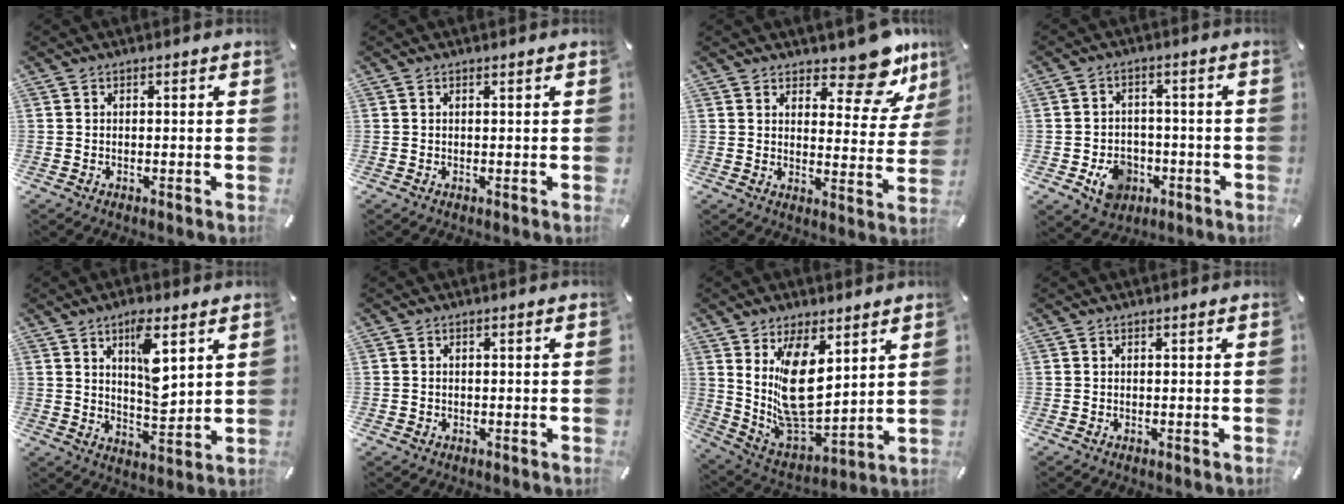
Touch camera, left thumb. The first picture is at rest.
{"total": 0.0}
{"total": 12.4, "force": [9.6, 4.9, 6.1], "torque": [-0.056, -0.086, 0.164]}
{"total": 7.9, "force": [-2.9, 6.5, 3.4], "torque": [-0.059, 0.017, -0.050]}
{"total": 9.8, "force": [4.8, 3.7, 7.6], "torque": [-0.114, -0.030, 0.076]}
{"total": 0.7, "force": [-0.3, 0.7, 0.0], "torque": [-0.002, 0.004, -0.008]}
{"total": 15.1, "force": [6.6, 9.2, 10.0], "torque": [-0.204, -0.049, 0.132]}
{"total": 0.0}